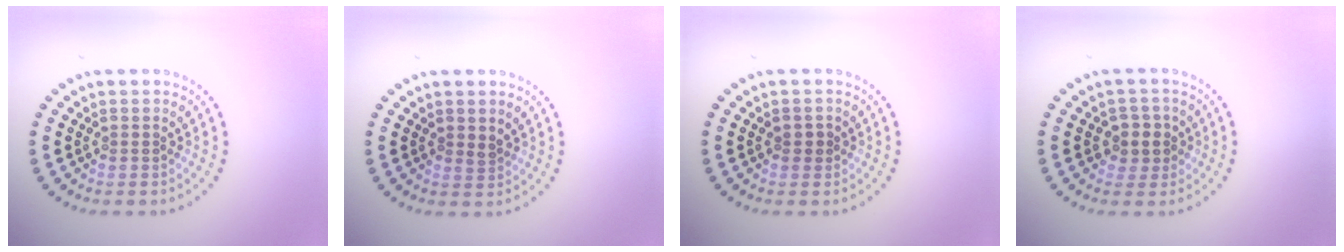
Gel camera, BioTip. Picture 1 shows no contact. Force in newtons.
{"total": 0.9, "press": 0.7, "slide": 0.5}
{"total": 1.1, "press": 1.1, "slide": 0.2}
{"total": 2.1, "press": 1.9, "slide": 0.8}